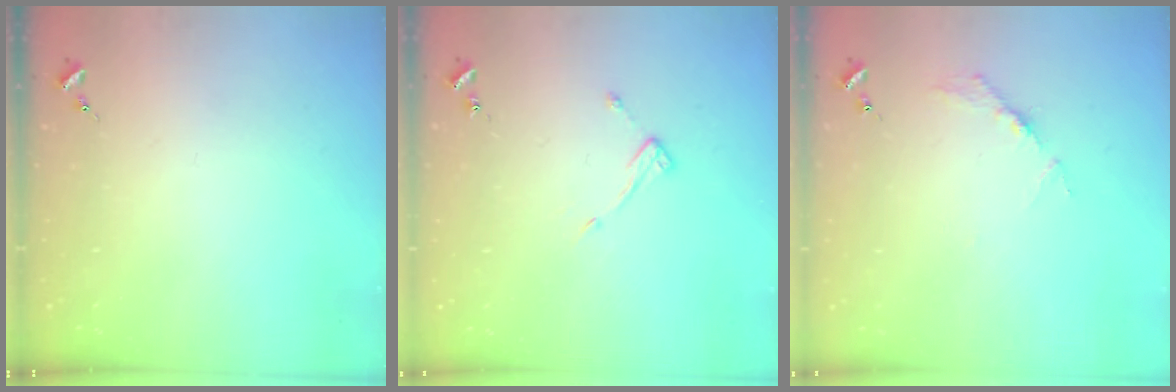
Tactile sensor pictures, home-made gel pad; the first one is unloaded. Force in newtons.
{"total": 7.1, "press": 7.1, "slide": 0.5}
{"total": 3.8, "press": 3.8, "slide": 0.4}